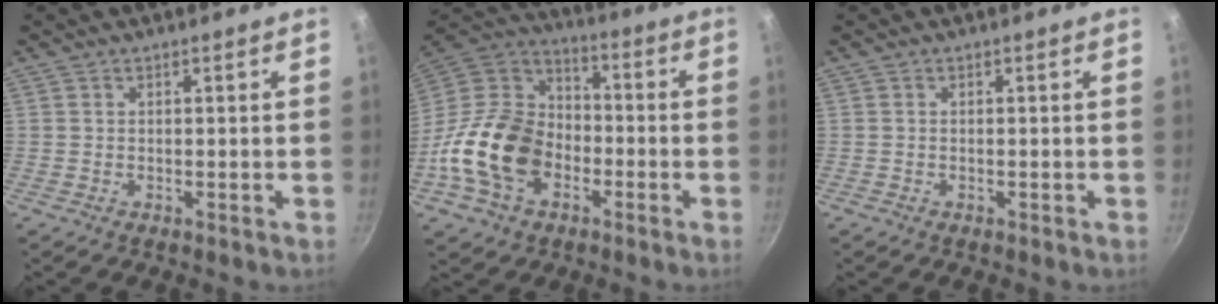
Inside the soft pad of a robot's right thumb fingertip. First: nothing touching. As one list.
[{"total": 20.3, "force": [-6.4, 14.6, 12.6], "torque": [-0.218, 0.049, -0.134]}, {"total": 0.0}]